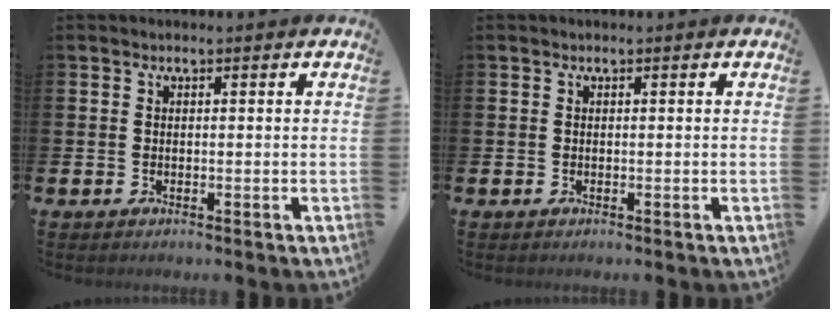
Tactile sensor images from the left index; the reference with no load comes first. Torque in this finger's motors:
{"motor_torque": [-0.01, 0.08, -0.03, -0.01]}